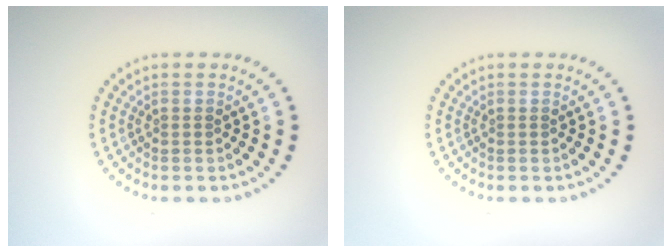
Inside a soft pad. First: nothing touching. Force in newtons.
{"total": 0.0}